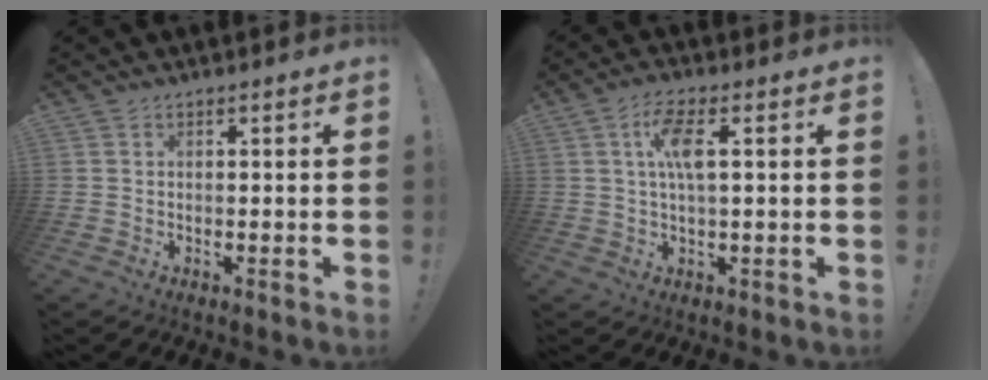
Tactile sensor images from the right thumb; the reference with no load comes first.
{"total": 8.1, "force": [2.0, 2.4, 7.5], "torque": [-0.131, 0.001, 0.031]}